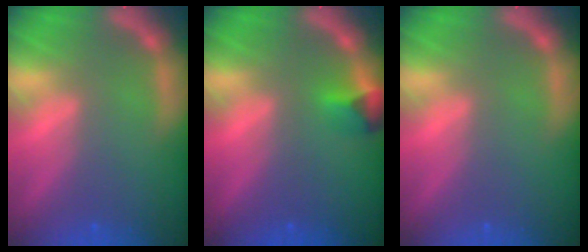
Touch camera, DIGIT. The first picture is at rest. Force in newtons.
{"total": 1.9}
{"total": 0.0}